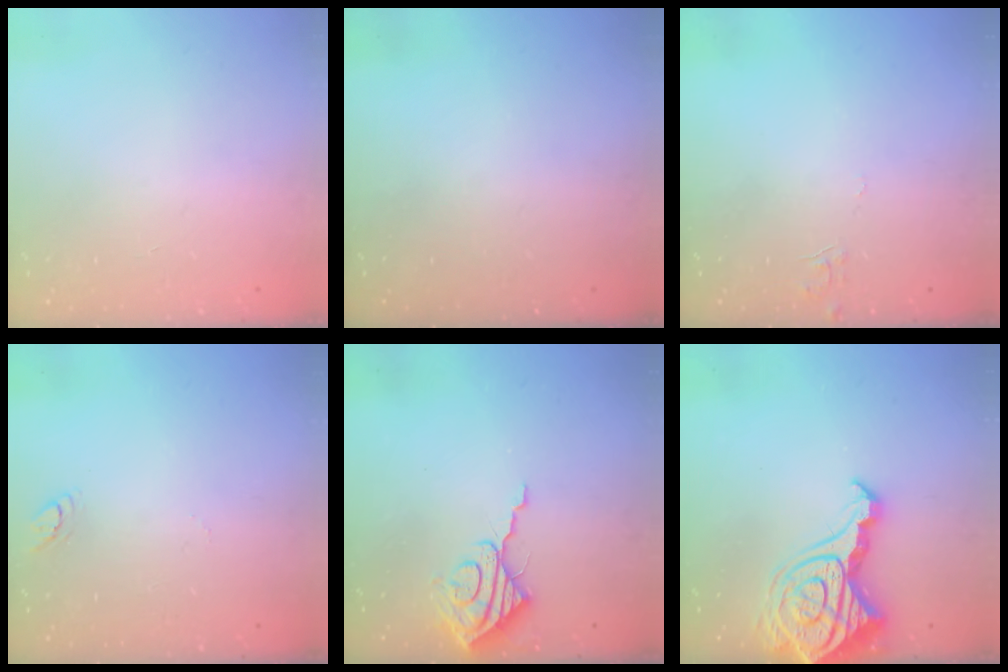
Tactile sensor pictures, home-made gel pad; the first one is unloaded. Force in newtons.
{"total": 0.0}
{"total": 5.2, "press": 5.2, "slide": 0.5}
{"total": 3.2, "press": 3.2, "slide": 0.3}
{"total": 9.1, "press": 9.1, "slide": 0.7}
{"total": 16.4, "press": 16.3, "slide": 1.9}